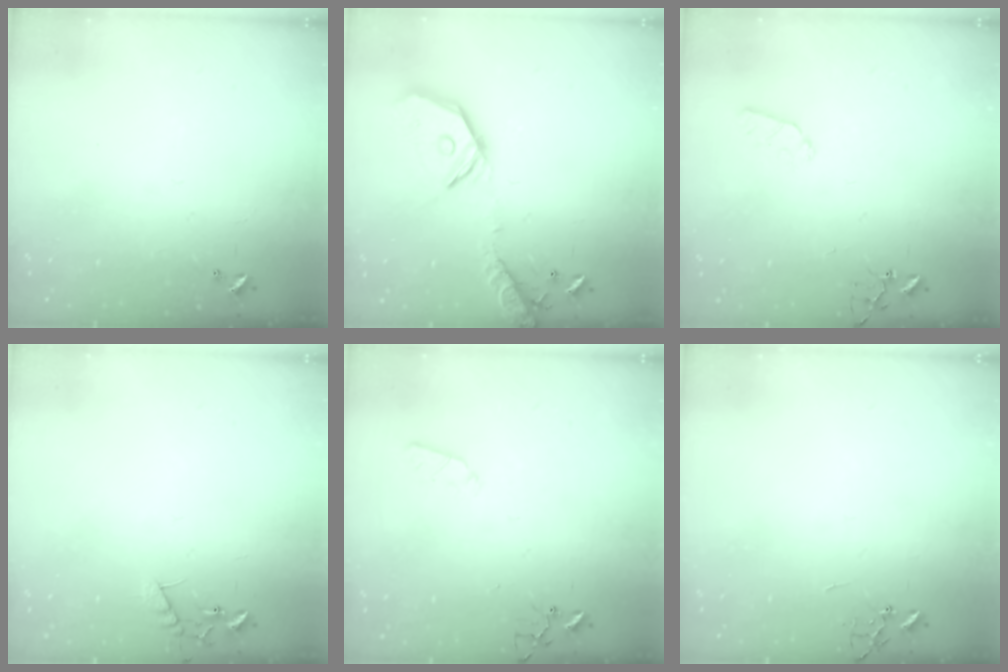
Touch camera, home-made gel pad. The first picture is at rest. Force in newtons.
{"total": 18.4, "press": 18.2, "slide": 3.1}
{"total": 5.0, "press": 4.9, "slide": 0.7}
{"total": 8.8, "press": 8.8, "slide": 0.4}
{"total": 3.2, "press": 3.1, "slide": 0.5}
{"total": 0.0}